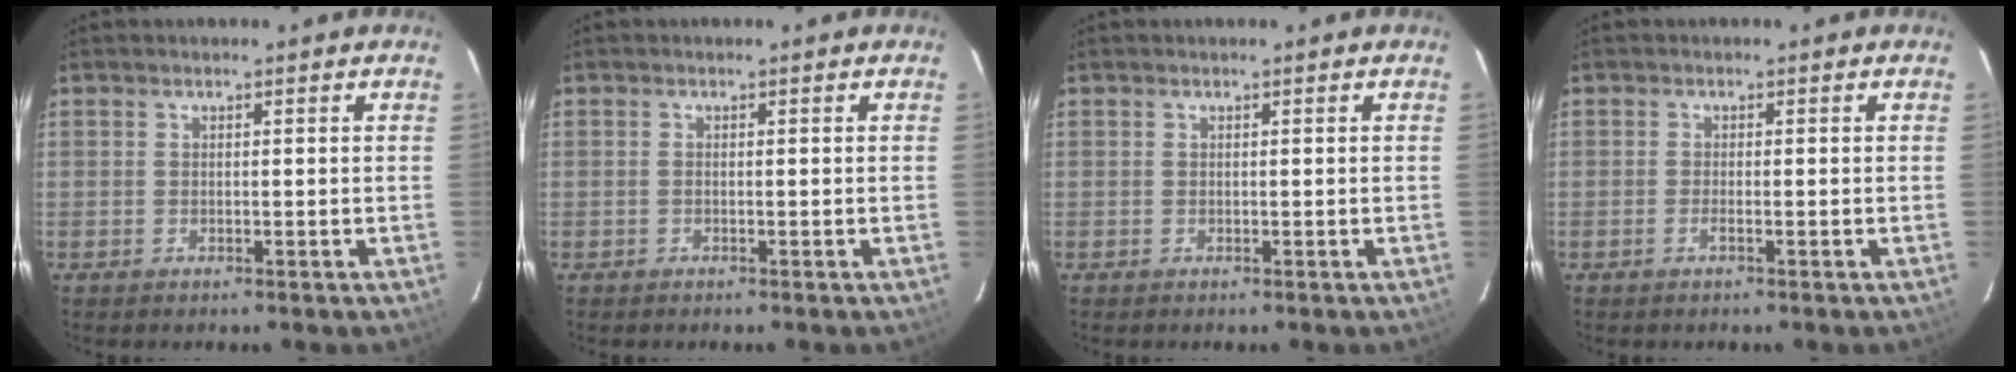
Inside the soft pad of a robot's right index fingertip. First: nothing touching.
{"total": 0.0}
{"total": 0.0}
{"total": 1.0, "force": [-0.5, 0.1, 0.8], "torque": [-0.021, 0.000, -0.011]}